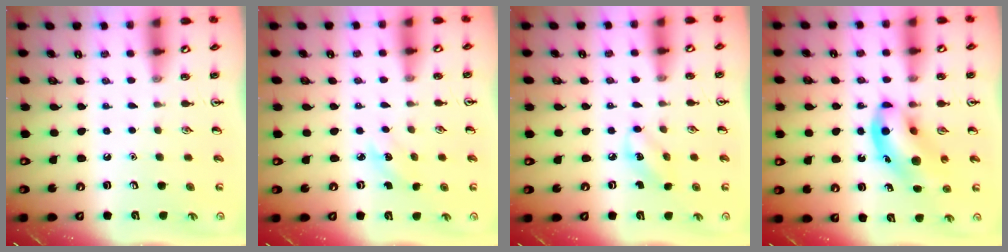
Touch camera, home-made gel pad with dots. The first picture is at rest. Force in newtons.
{"total": 2.4, "press": 2.2, "slide": 0.8}
{"total": 4.2, "press": 4.1, "slide": 1.1}
{"total": 10.7, "press": 10.3, "slide": 3.0}